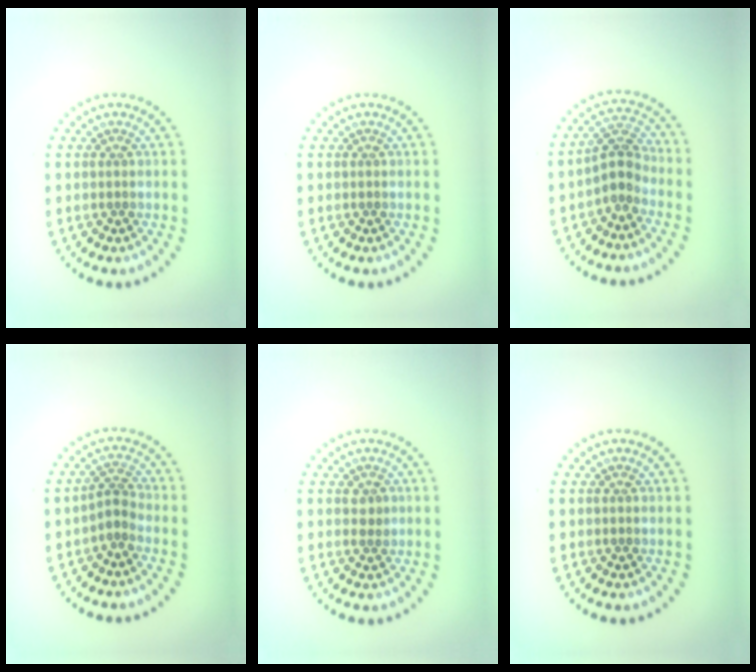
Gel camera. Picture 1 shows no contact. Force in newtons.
{"total": 0.0}
{"total": 2.8, "press": 2.4, "slide": 1.4}
{"total": 2.0, "press": 1.3, "slide": 1.5}
{"total": 1.2, "press": 1.1, "slide": 0.4}
{"total": 0.0}